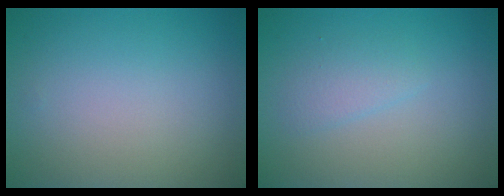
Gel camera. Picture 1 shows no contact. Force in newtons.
{"total": 1.6, "press": 1.6, "slide": 0.0}